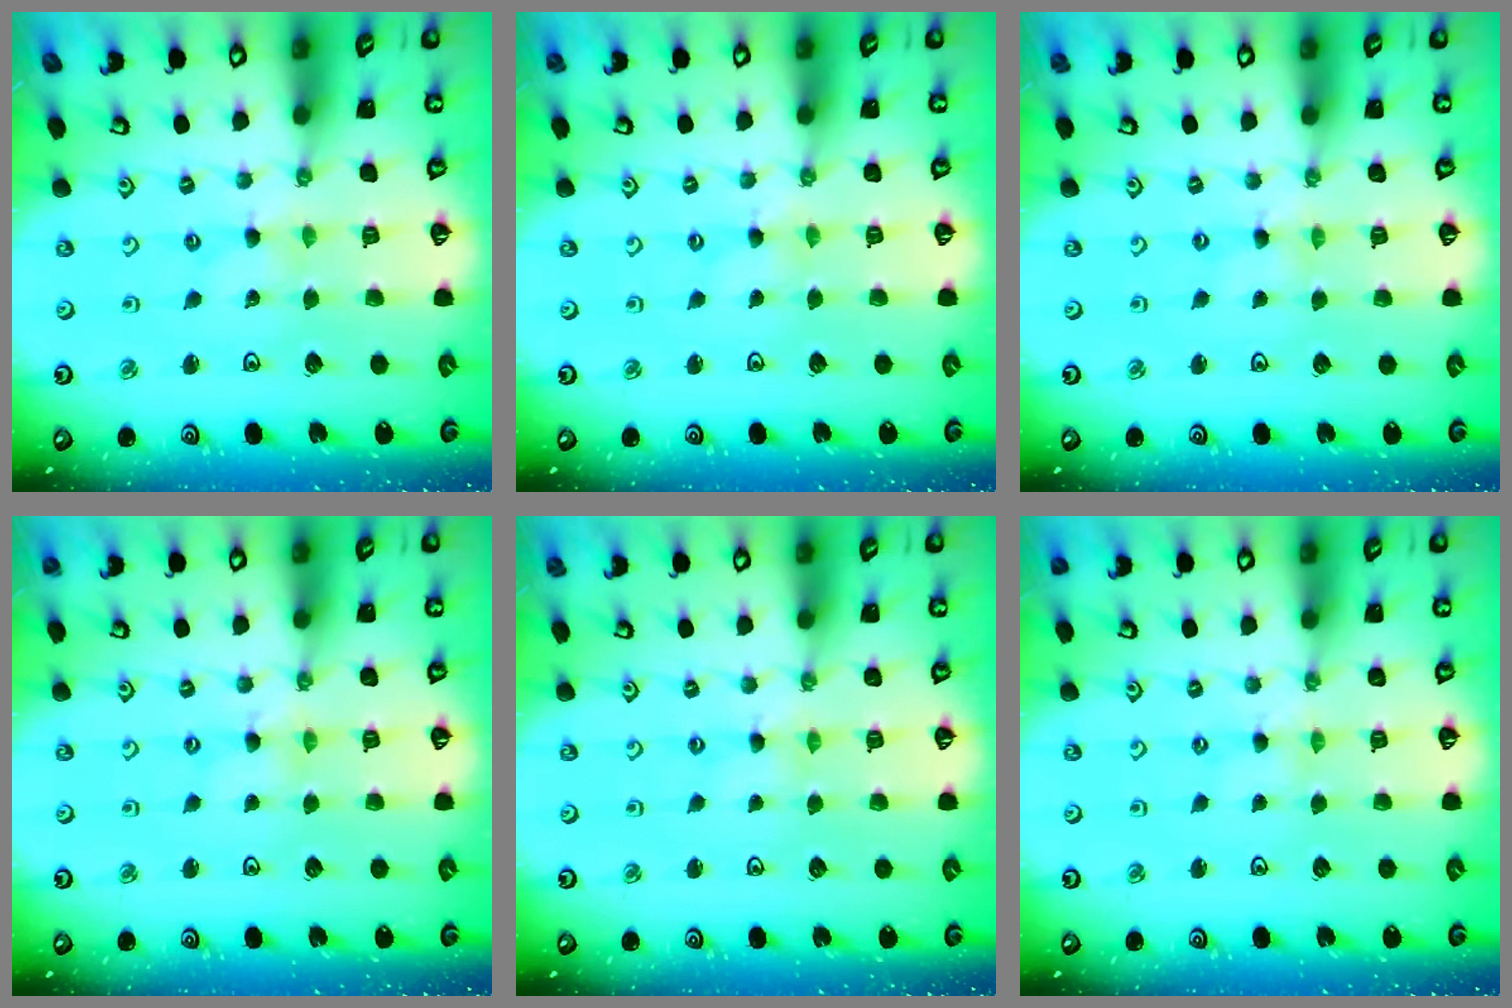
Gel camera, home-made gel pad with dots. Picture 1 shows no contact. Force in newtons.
{"total": 0.0}
{"total": 0.0}
{"total": 0.8, "press": 0.8, "slide": 0.2}
{"total": 0.0}
{"total": 0.0}